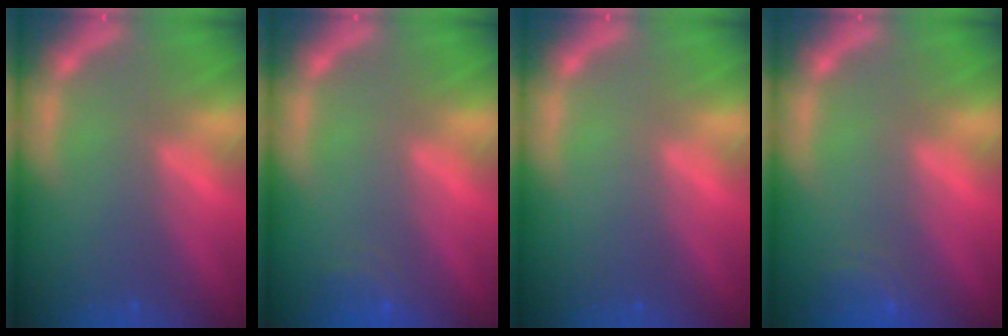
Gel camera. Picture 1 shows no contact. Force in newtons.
{"total": 1.9}
{"total": 0.0}
{"total": 2.5}